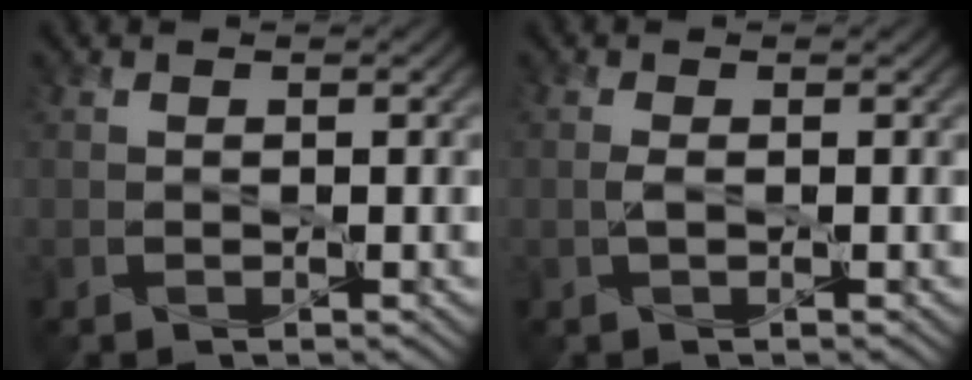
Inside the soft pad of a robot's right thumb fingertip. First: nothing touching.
{"total": 0.9, "force": [-0.1, 0.2, 0.8], "torque": [-0.021, 0.000, -0.003]}